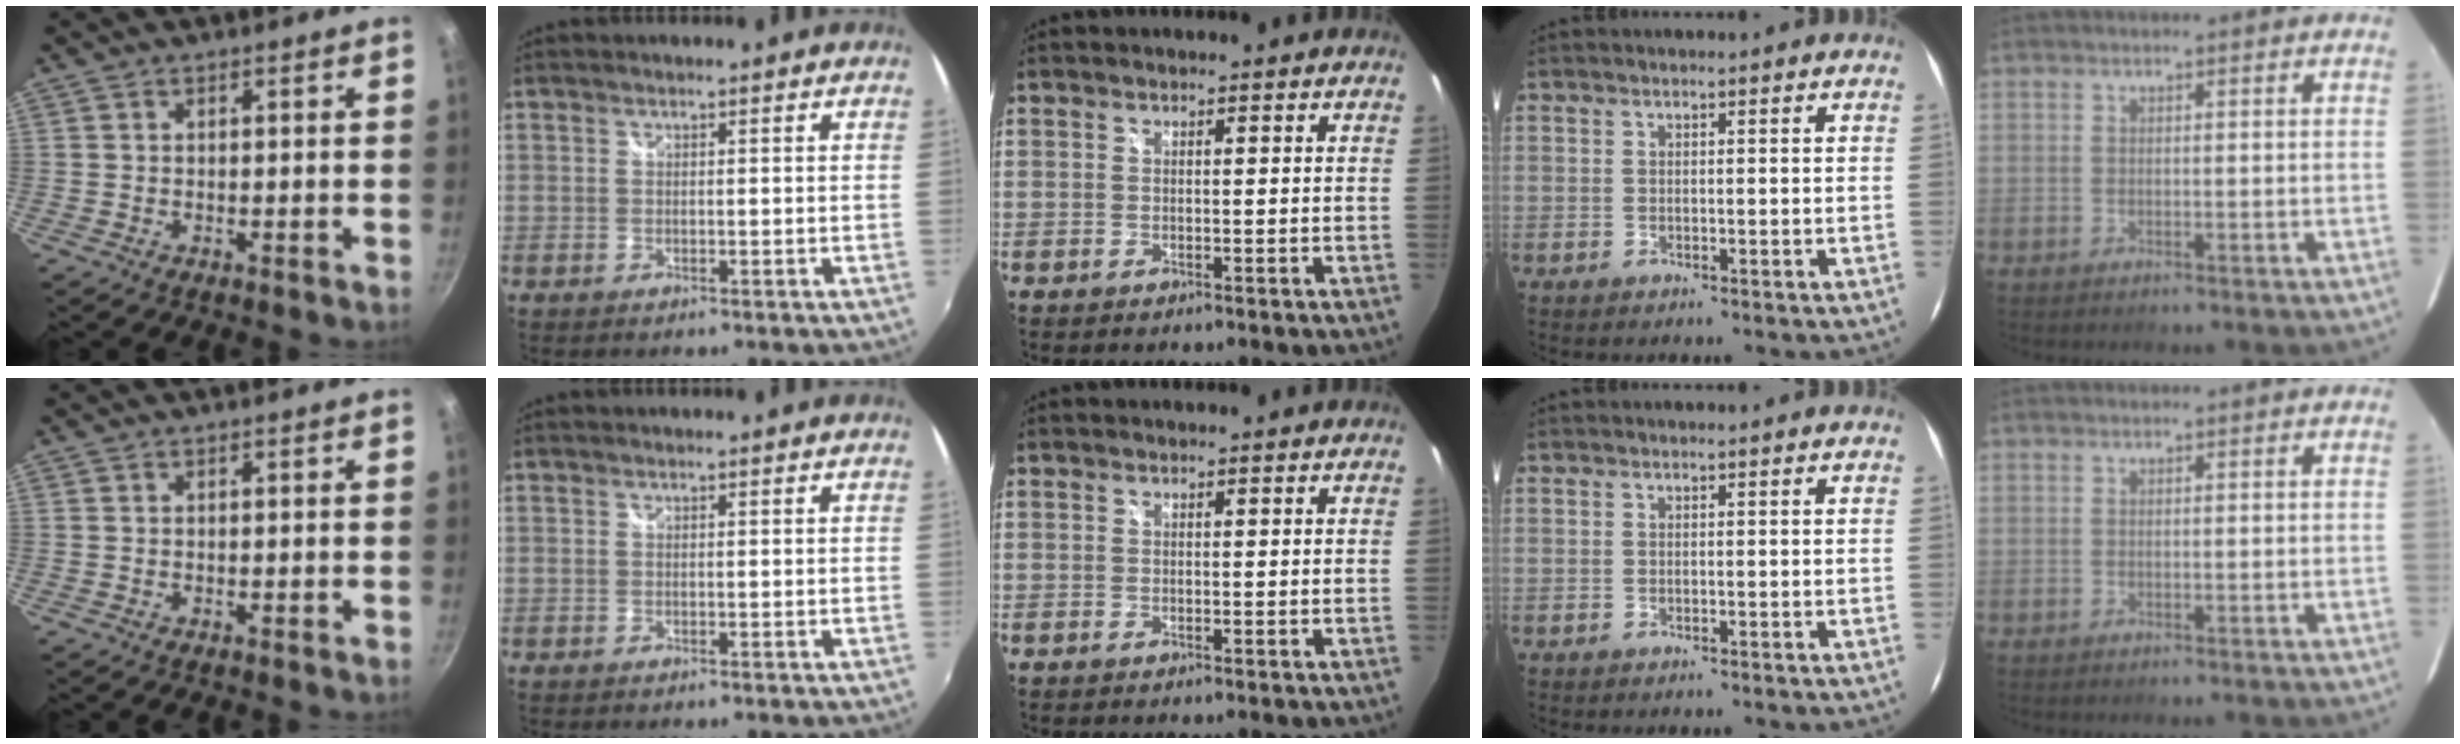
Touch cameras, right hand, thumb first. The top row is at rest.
{}